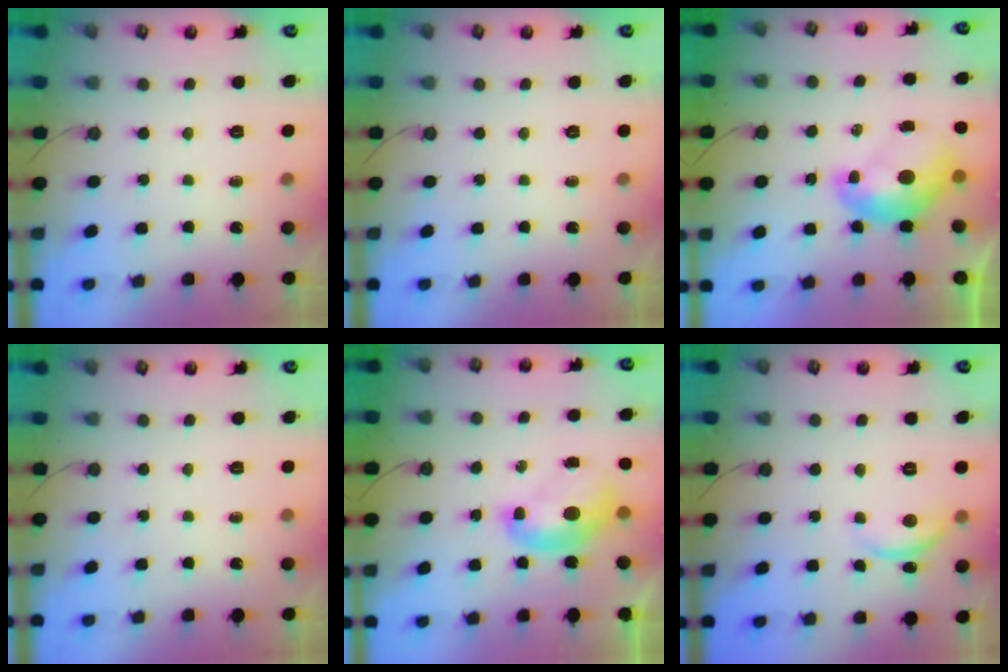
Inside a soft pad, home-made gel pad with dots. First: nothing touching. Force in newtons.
{"total": 0.0}
{"total": 2.6, "press": 2.5, "slide": 0.7}
{"total": 0.0}
{"total": 2.0, "press": 2.0, "slide": 0.0}
{"total": 3.9, "press": 3.9, "slide": 0.5}